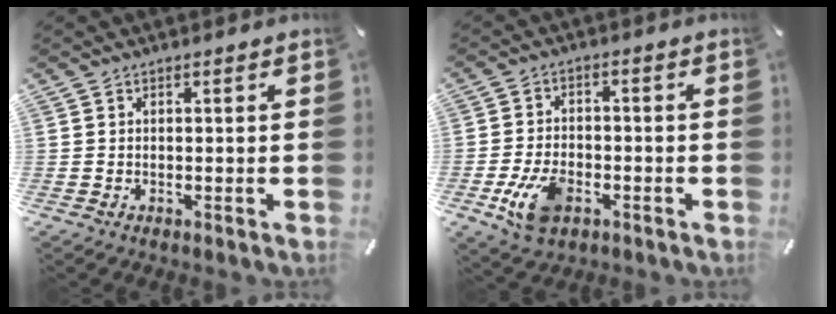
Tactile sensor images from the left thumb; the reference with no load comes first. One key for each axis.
{"total": 9.2, "fx": -3.6, "fy": 5.8, "fz": 6.1, "tx": -0.131, "ty": 0.006, "tz": -0.067}